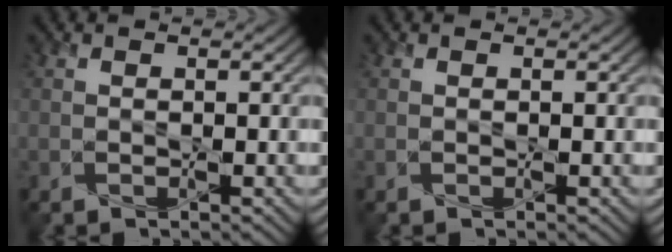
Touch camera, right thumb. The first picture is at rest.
{"total": 0.0}